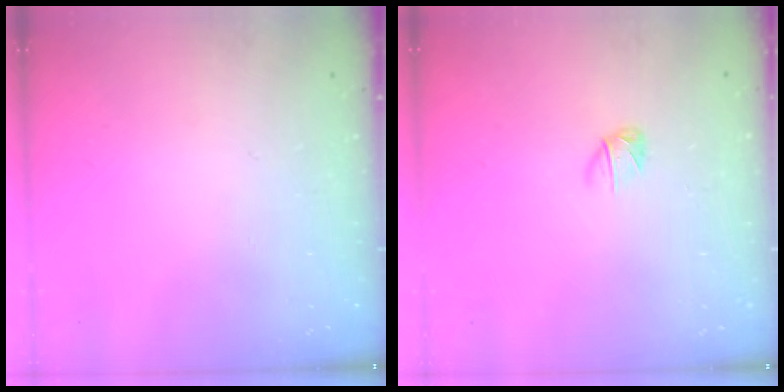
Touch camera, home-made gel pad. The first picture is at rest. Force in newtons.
{"total": 3.0, "press": 2.9, "slide": 0.7}